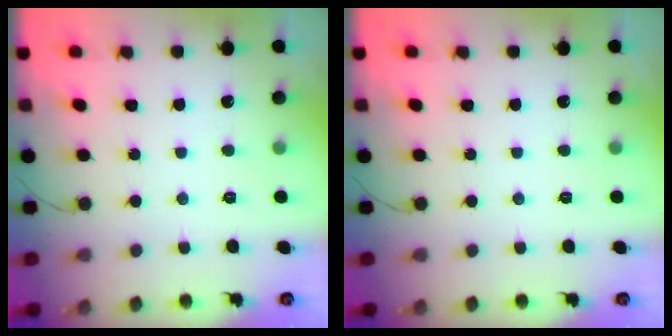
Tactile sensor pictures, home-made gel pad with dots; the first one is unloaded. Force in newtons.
{"total": 0.0}